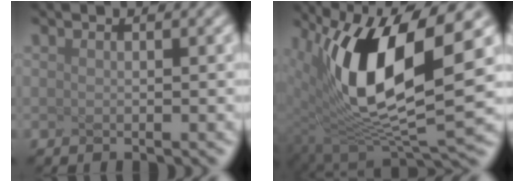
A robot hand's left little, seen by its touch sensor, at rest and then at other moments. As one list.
[{"total": 10.0, "force": [1.2, 3.3, 9.4], "torque": [-0.210, -0.032, 0.074]}]